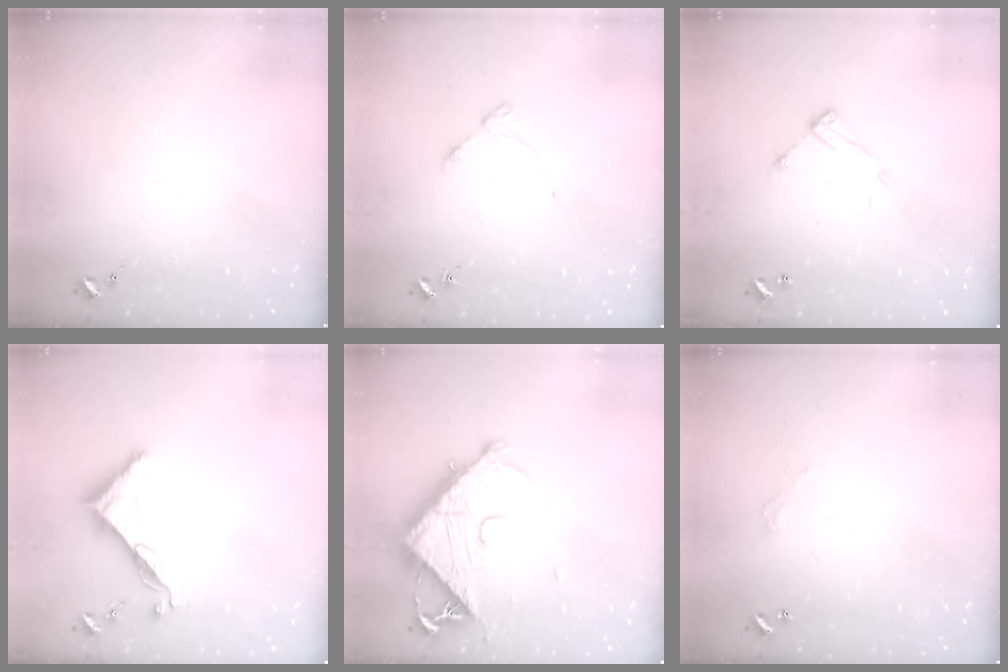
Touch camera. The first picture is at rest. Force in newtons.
{"total": 3.3, "press": 3.3, "slide": 0.4}
{"total": 8.6, "press": 8.6, "slide": 0.4}
{"total": 9.0, "press": 9.0, "slide": 0.6}
{"total": 12.5, "press": 12.5, "slide": 1.3}
{"total": 2.7, "press": 2.7, "slide": 0.2}